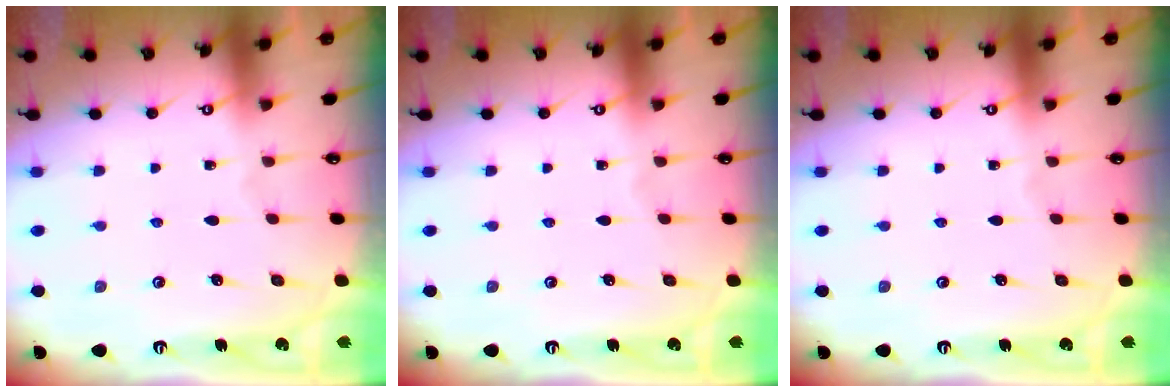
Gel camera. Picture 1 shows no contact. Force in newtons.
{"total": 0.0}
{"total": 0.0}